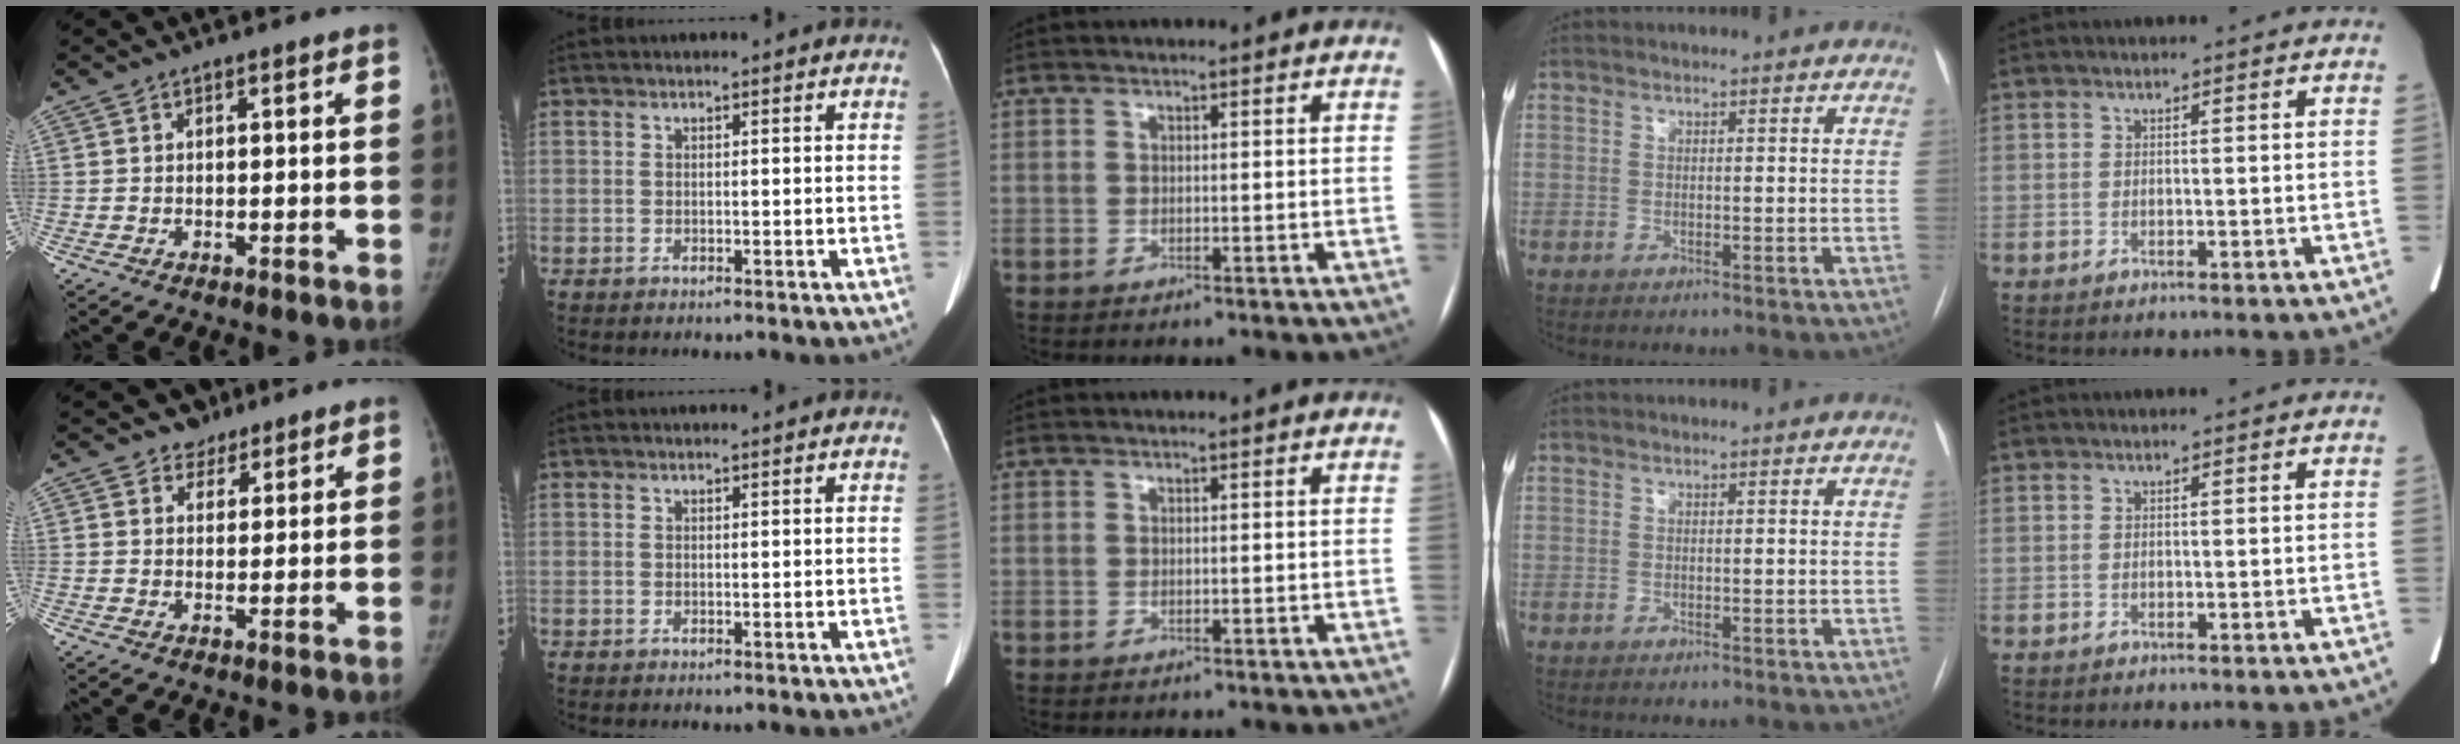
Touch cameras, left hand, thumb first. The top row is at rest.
{"thumb": {"total": 3.3, "force": [2.4, 2.2, -0.2], "torque": [0.026, -0.012, 0.028]}}